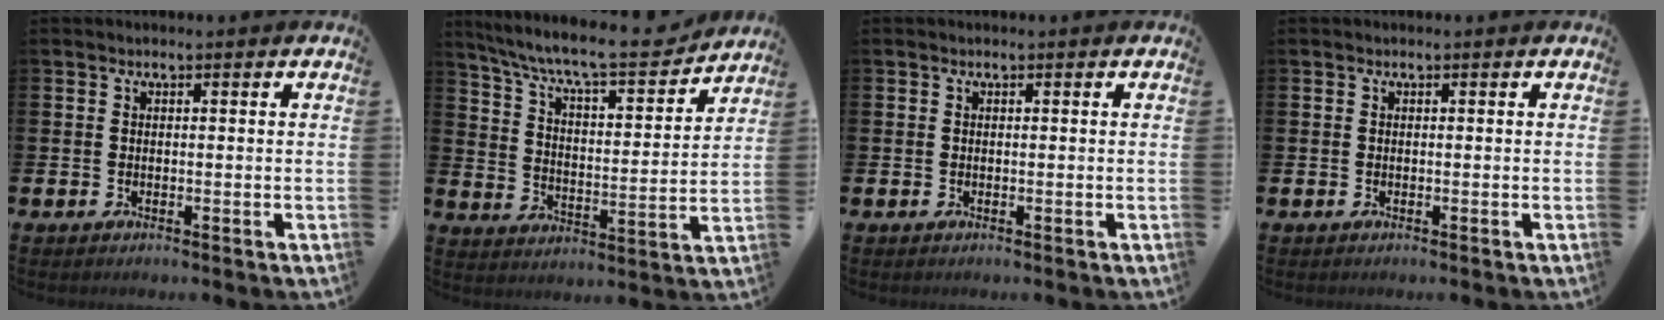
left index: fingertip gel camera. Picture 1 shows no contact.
{"total": 9.5, "force": [8.5, 1.4, 3.8], "torque": [-0.105, -0.059, 0.142]}
{"total": 0.0}
{"total": 0.0}